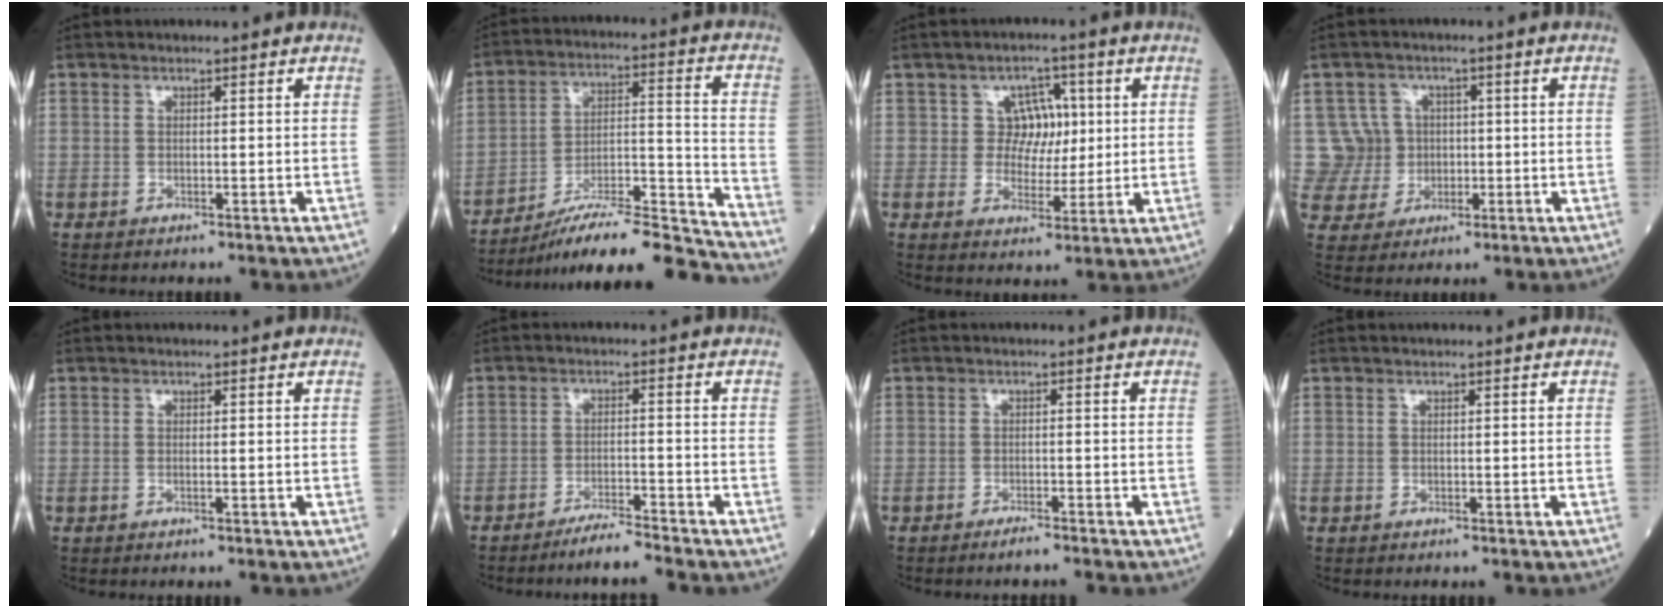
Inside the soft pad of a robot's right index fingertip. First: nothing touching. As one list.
[{"total": 18.3, "force": [-16.9, -0.7, 6.9], "torque": [-0.110, 0.019, -0.273]}, {"total": 5.3, "force": [1.2, 4.5, 2.4], "torque": [-0.024, 0.013, 0.022]}, {"total": 7.5, "force": [0.6, 7.5, 0.2], "torque": [-0.007, 0.021, 0.021]}, {"total": 0.0}, {"total": 4.6, "force": [-4.2, -1.2, 1.5], "torque": [-0.028, -0.018, -0.074]}, {"total": 2.2, "force": [-2.0, -0.2, 1.1], "torque": [-0.021, -0.002, -0.027]}, {"total": 0.0}]